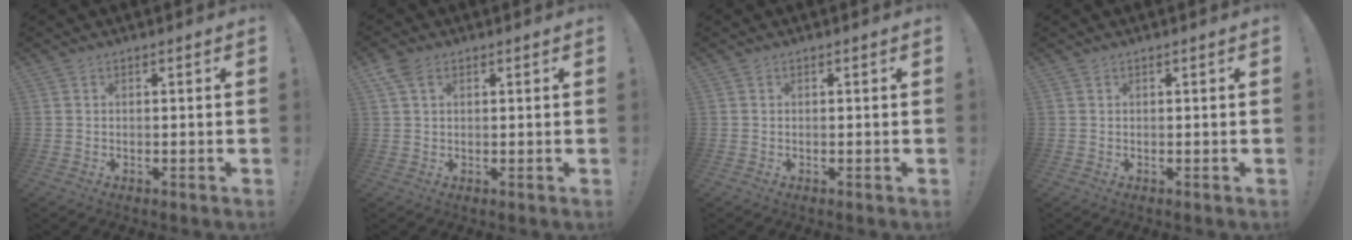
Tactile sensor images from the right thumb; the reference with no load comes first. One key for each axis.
{"total": 4.4, "fx": 2.2, "fy": 2.5, "fz": 2.8, "tx": -0.049, "ty": -0.003, "tz": 0.043}
{"total": 0.0}
{"total": 0.0}